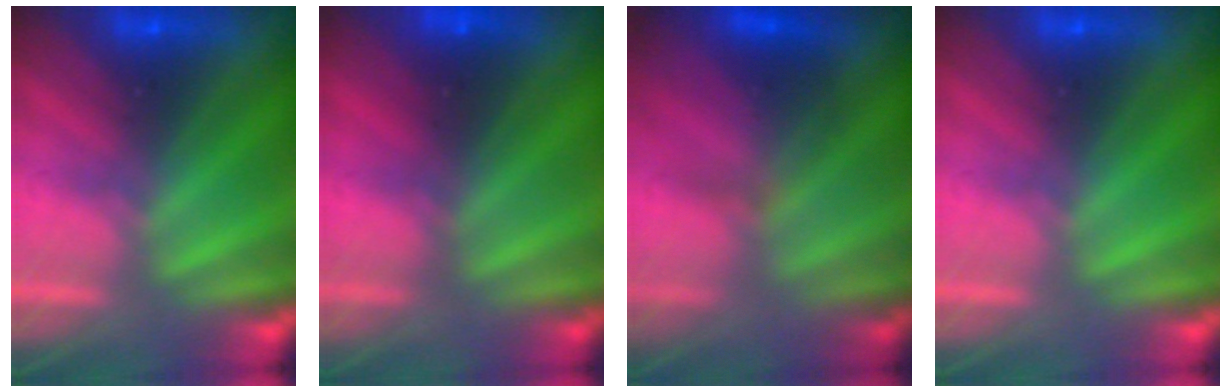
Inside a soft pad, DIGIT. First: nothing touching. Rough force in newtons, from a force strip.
{"total": 2.4}
{"total": 4.2}
{"total": 0.0}